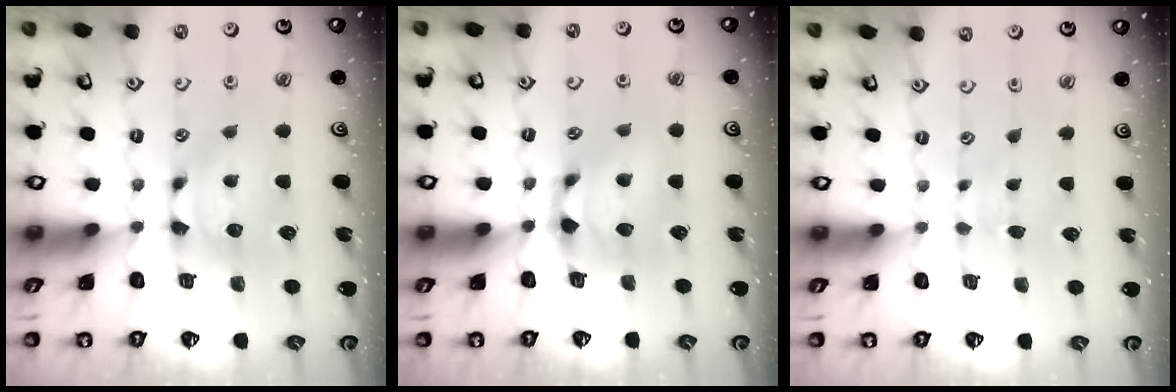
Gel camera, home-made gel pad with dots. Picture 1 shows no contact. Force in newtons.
{"total": 1.4, "press": 0.4, "slide": 1.3}
{"total": 3.6, "press": 3.5, "slide": 0.2}